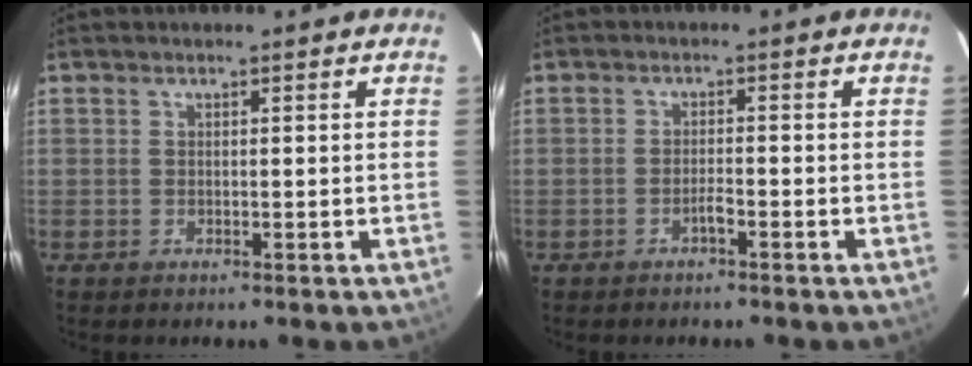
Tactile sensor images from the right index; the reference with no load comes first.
{"total": 1.5, "force": [-1.0, 0.0, 1.1], "torque": [-0.020, 0.002, -0.019]}